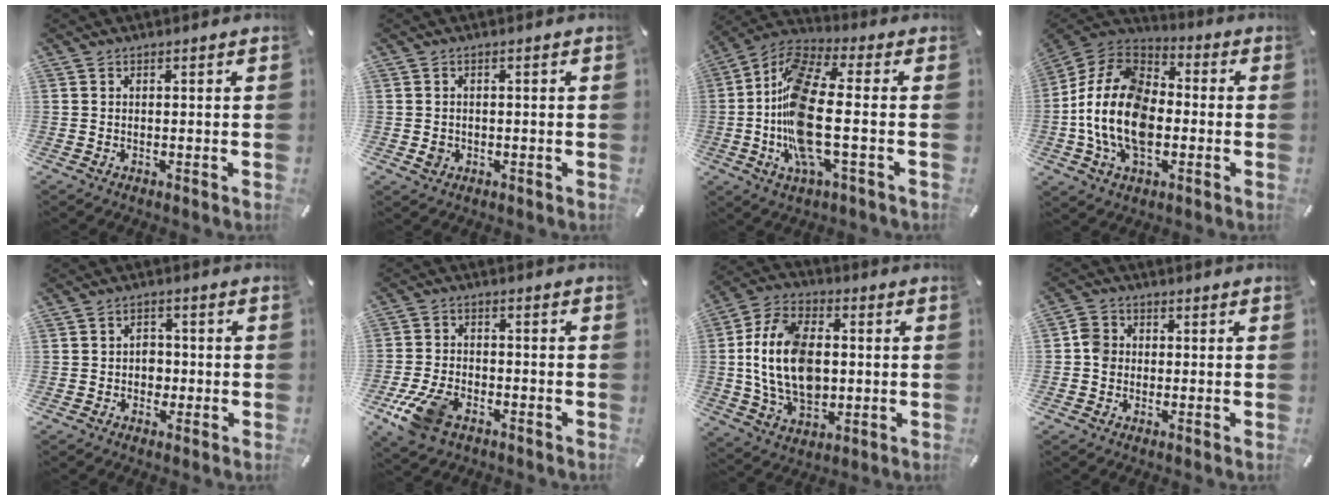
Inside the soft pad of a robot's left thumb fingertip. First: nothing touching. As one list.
[{"total": 2.1, "force": [-0.5, 1.8, 1.0], "torque": [-0.019, 0.003, -0.010]}, {"total": 17.4, "force": [-2.2, 5.9, 16.2], "torque": [-0.344, -0.012, -0.042]}, {"total": 17.7, "force": [-4.3, 11.8, 12.4], "torque": [-0.283, 0.020, -0.083]}, {"total": 3.6, "force": [-0.9, 3.0, 1.7], "torque": [-0.026, 0.003, -0.020]}, {"total": 9.6, "force": [-5.4, 5.5, 5.7], "torque": [-0.132, 0.013, -0.100]}, {"total": 17.5, "force": [-0.1, 12.0, 12.8], "torque": [-0.275, 0.003, -0.003]}, {"total": 3.9, "force": [-0.6, 3.6, 1.5], "torque": [-0.027, 0.008, -0.009]}]